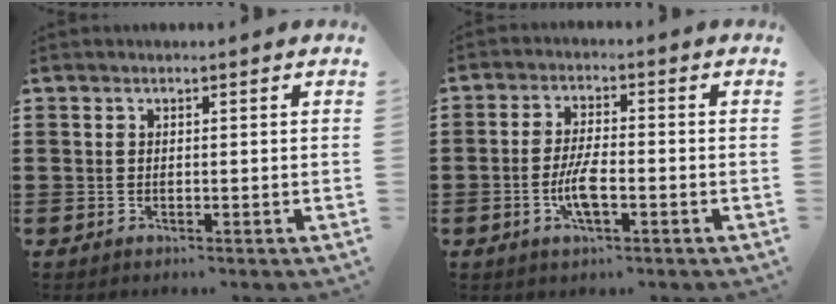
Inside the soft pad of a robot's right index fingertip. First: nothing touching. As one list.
[{"total": 5.4, "force": [-1.6, 1.6, 4.9], "torque": [-0.104, -0.001, -0.035]}]